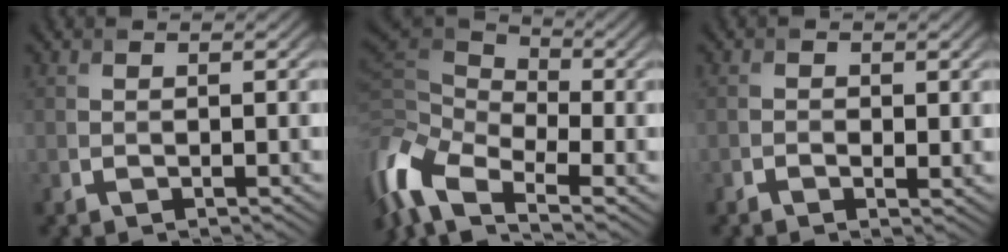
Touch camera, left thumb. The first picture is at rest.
{"total": 12.5, "force": [-5.0, 6.9, 9.1], "torque": [-0.249, 0.000, -0.102]}
{"total": 1.5, "force": [-0.4, 1.0, 1.1], "torque": [-0.022, -0.005, -0.005]}